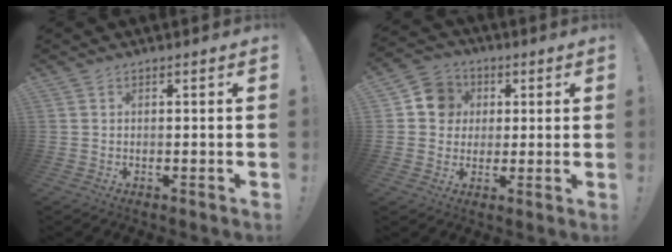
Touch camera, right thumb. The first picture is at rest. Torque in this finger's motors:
{"motor_torque": [0.72, 1.11, 0.33, -0.32, -0.01]}